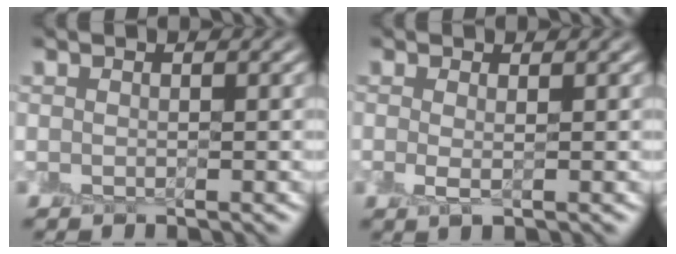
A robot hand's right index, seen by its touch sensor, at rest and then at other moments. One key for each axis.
{"total": 1.4, "fx": 0.1, "fy": 0.4, "fz": 1.3, "tx": -0.024, "ty": -0.004, "tz": 0.004}